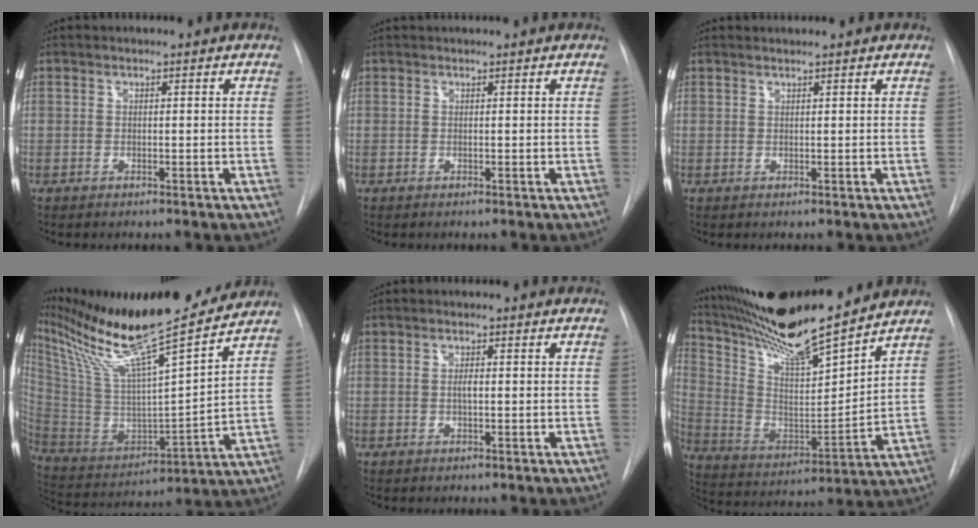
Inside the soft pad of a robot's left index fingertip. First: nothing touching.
{"total": 2.4, "force": [2.3, -0.1, 0.7], "torque": [-0.007, 0.026, 0.035]}
{"total": 1.9, "force": [1.8, -0.1, 0.5], "torque": [-0.008, 0.014, 0.031]}
{"total": 26.1, "force": [21.1, 1.0, 15.3], "torque": [-0.281, -0.015, 0.360]}
{"total": 0.8, "force": [0.0, 0.1, 0.7], "torque": [-0.016, -0.003, 0.000]}
{"total": 20.0, "force": [17.3, 1.0, 9.9], "torque": [-0.184, -0.014, 0.302]}